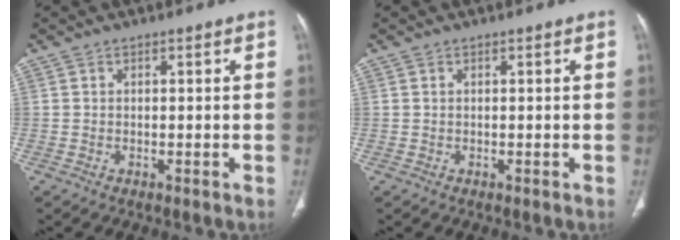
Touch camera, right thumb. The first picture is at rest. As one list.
[{"total": 0.0}]